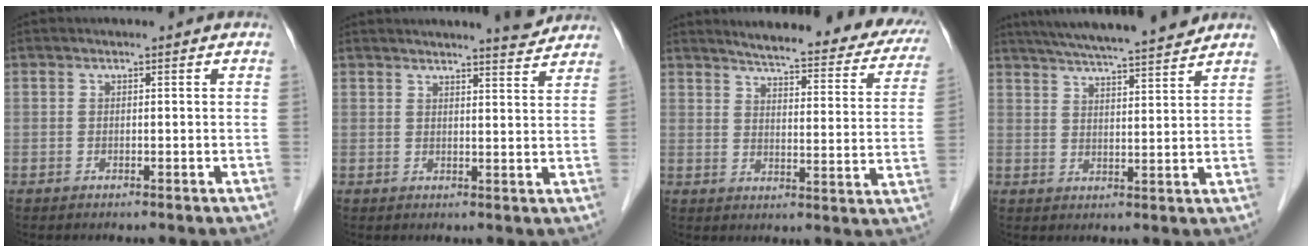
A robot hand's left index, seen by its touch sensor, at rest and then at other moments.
{"total": 5.6, "force": [5.3, 0.1, 1.6], "torque": [-0.030, -0.004, 0.062]}
{"total": 23.4, "force": [20.6, 4.6, 10.1], "torque": [-0.117, -0.043, 0.233]}
{"total": 15.6, "force": [13.8, 0.4, 7.1], "torque": [-0.124, 0.022, 0.200]}